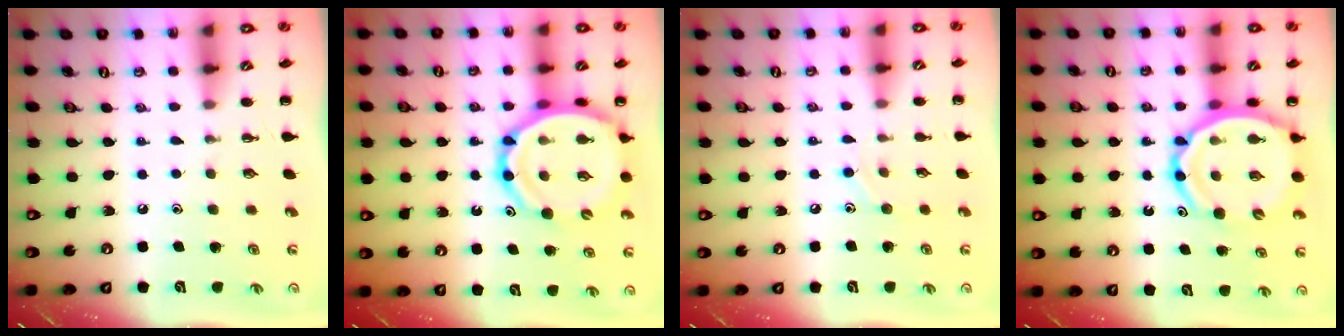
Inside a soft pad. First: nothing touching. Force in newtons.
{"total": 16.6, "press": 16.1, "slide": 4.1}
{"total": 6.1, "press": 5.8, "slide": 1.8}
{"total": 15.0, "press": 14.5, "slide": 3.8}